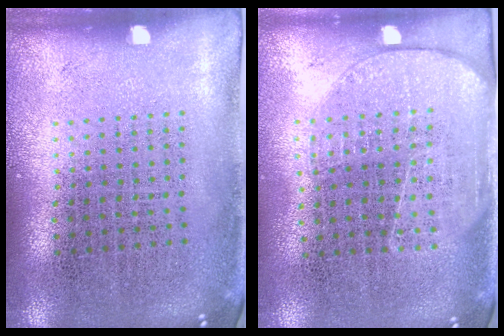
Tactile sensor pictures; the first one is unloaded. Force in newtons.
{"total": 1.9, "press": 1.5, "slide": 1.1}